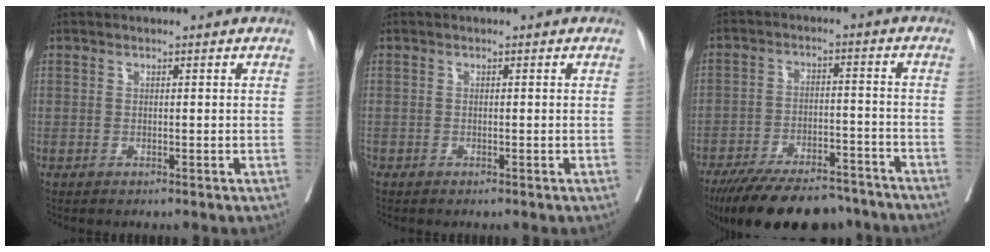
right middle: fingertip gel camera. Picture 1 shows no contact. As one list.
[{"total": 0.0}, {"total": 18.5, "force": [-15.6, 5.8, 8.1], "torque": [-0.135, -0.007, -0.231]}]